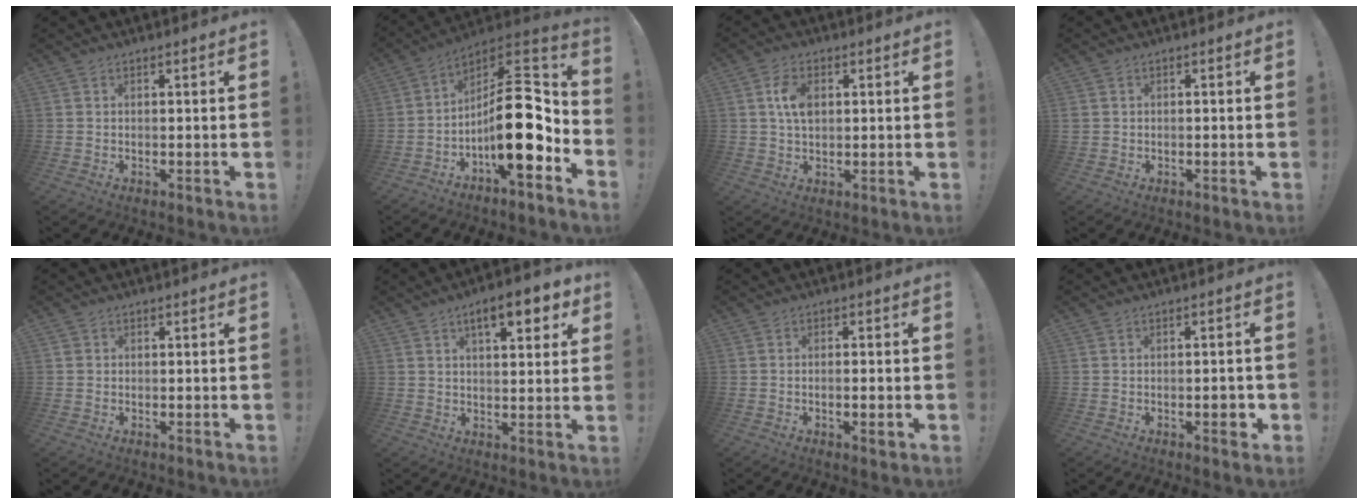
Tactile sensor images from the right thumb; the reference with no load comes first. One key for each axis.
{"total": 20.7, "fx": -3.9, "fy": 7.8, "fz": 18.8, "tx": -0.291, "ty": 0.011, "tz": -0.059}
{"total": 6.8, "fx": 1.4, "fy": 4.2, "fz": 5.2, "tx": -0.095, "ty": 0.003, "tz": 0.025}
{"total": 1.4, "fx": -0.3, "fy": 1.3, "fz": 0.5, "tx": -0.009, "ty": 0.004, "tz": -0.005}
{"total": 0.9, "fx": 0.3, "fy": 0.8, "fz": 0.1, "tx": -0.006, "ty": 0.003, "tz": 0.007}
{"total": 9.7, "fx": 4.9, "fy": 3.1, "fz": 7.8, "tx": -0.100, "ty": -0.019, "tz": 0.076}
{"total": 2.8, "fx": -0.9, "fy": 0.5, "fz": 2.6, "tx": -0.034, "ty": -0.001, "tz": -0.016}
{"total": 3.0, "fx": -0.9, "fy": 1.2, "fz": 2.6, "tx": -0.023, "ty": 0.002, "tz": -0.016}